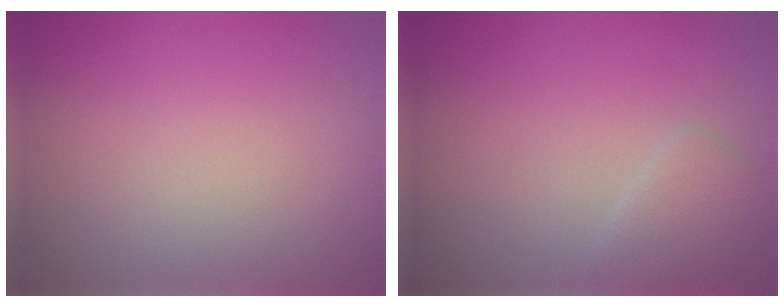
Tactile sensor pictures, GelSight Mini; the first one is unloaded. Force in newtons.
{"total": 2.0, "press": 2.0, "slide": 0.1}